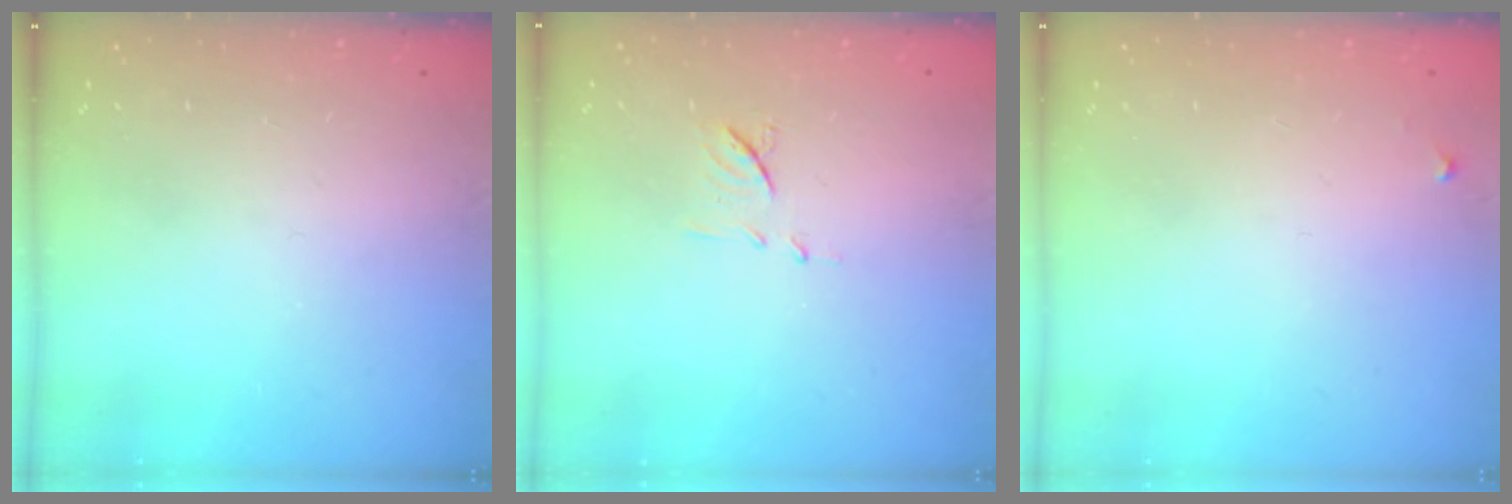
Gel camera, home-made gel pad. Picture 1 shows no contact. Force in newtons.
{"total": 7.0, "press": 7.0, "slide": 0.6}
{"total": 4.2, "press": 4.1, "slide": 0.7}